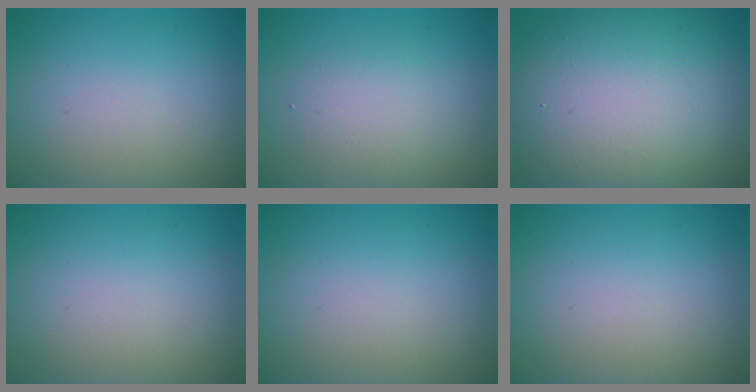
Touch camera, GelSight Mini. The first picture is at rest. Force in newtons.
{"total": 2.7, "press": 2.7, "slide": 0.0}
{"total": 15.8, "press": 15.8, "slide": 1.0}
{"total": 0.0}
{"total": 0.0}
{"total": 0.0}